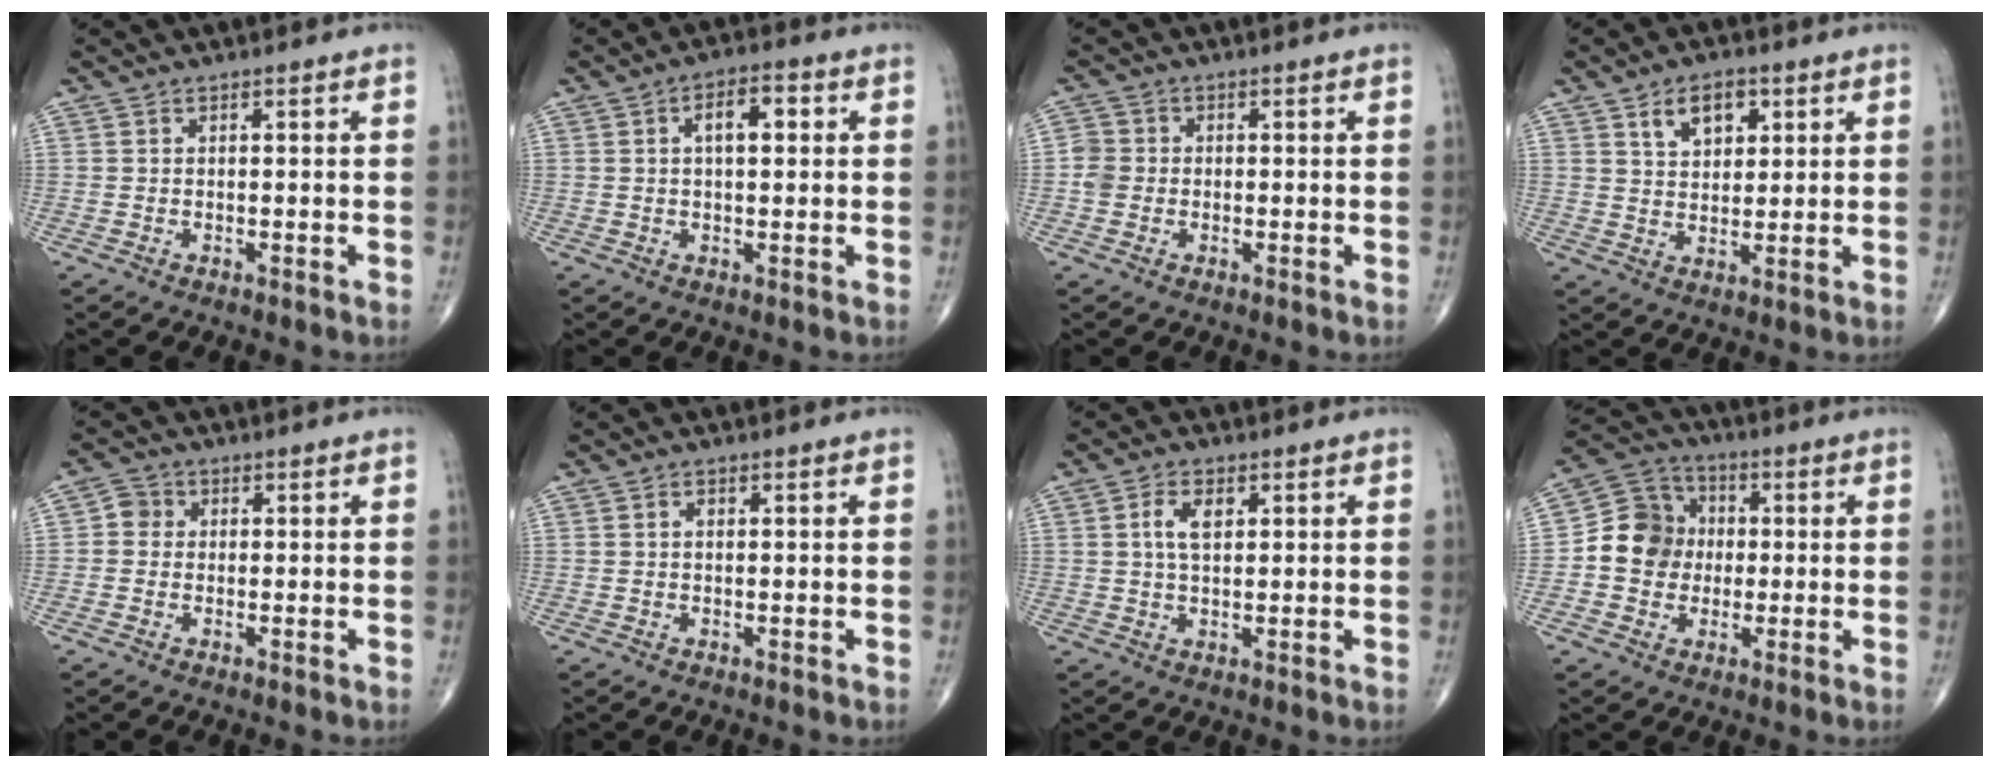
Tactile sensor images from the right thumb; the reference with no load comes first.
{"total": 5.7, "force": [1.4, 2.7, 4.8], "torque": [-0.063, 0.008, 0.017]}
{"total": 3.1, "force": [-0.4, 2.9, 1.1], "torque": [-0.013, 0.006, -0.012]}
{"total": 7.1, "force": [3.4, 4.4, 4.4], "torque": [-0.050, -0.015, 0.058]}
{"total": 2.9, "force": [0.0, 2.7, 1.0], "torque": [-0.002, 0.006, -0.008]}
{"total": 0.9, "force": [0.3, 0.6, 0.6], "torque": [-0.013, 0.003, 0.005]}
{"total": 4.7, "force": [1.4, 2.6, 3.6], "torque": [-0.069, 0.002, 0.025]}
{"total": 10.4, "force": [-0.4, 9.4, 4.4], "torque": [-0.050, 0.029, -0.020]}